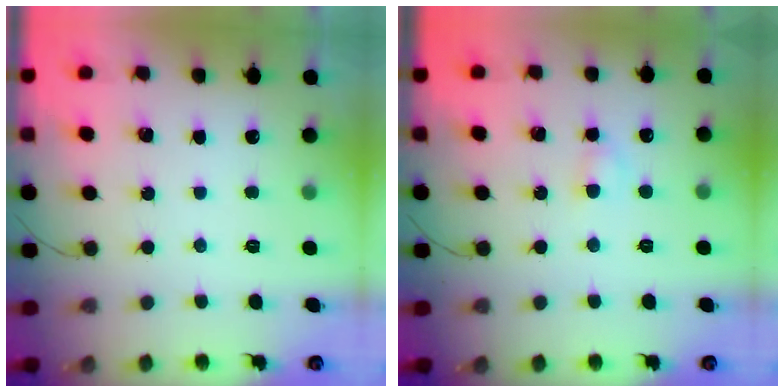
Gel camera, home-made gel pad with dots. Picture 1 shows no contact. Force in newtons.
{"total": 2.7, "press": 2.5, "slide": 1.1}